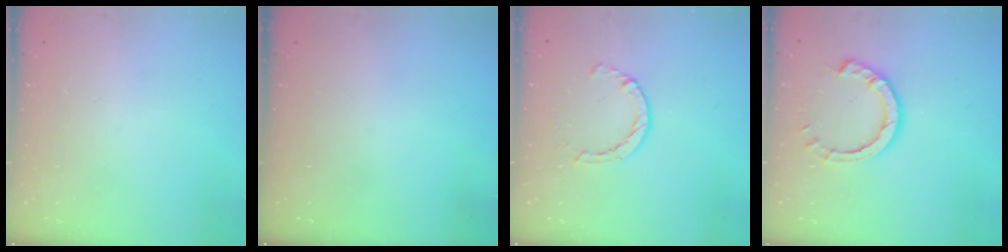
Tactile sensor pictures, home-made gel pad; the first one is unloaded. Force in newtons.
{"total": 0.0}
{"total": 2.9, "press": 2.8, "slide": 0.4}
{"total": 6.3, "press": 6.3, "slide": 0.6}